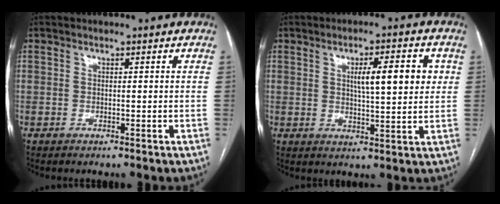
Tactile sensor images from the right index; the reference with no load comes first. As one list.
[{"total": 8.0, "force": [2.1, 1.6, 7.6], "torque": [-0.117, 0.010, 0.033]}]